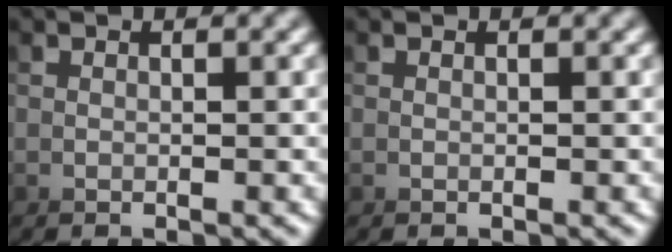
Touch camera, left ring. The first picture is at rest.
{"total": 0.0}